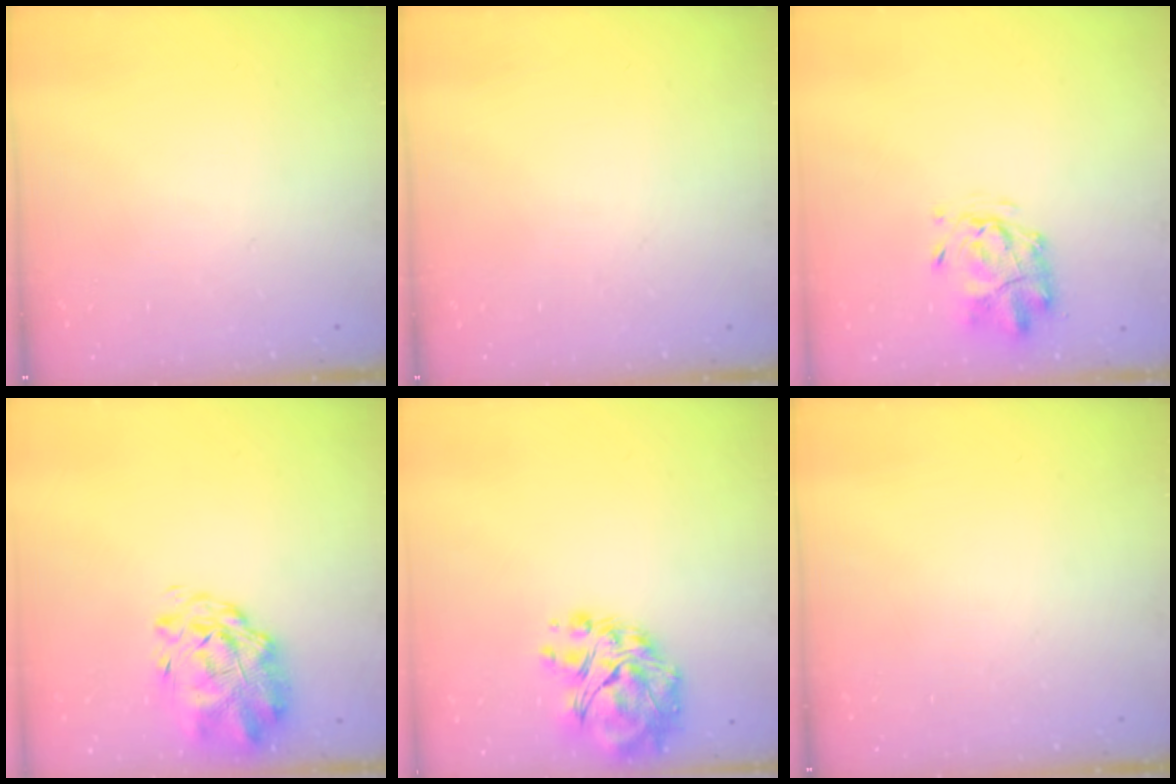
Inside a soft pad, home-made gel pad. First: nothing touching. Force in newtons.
{"total": 0.0}
{"total": 2.4, "press": 2.3, "slide": 0.5}
{"total": 3.2, "press": 2.8, "slide": 1.7}
{"total": 10.4, "press": 9.8, "slide": 3.6}
{"total": 0.0}